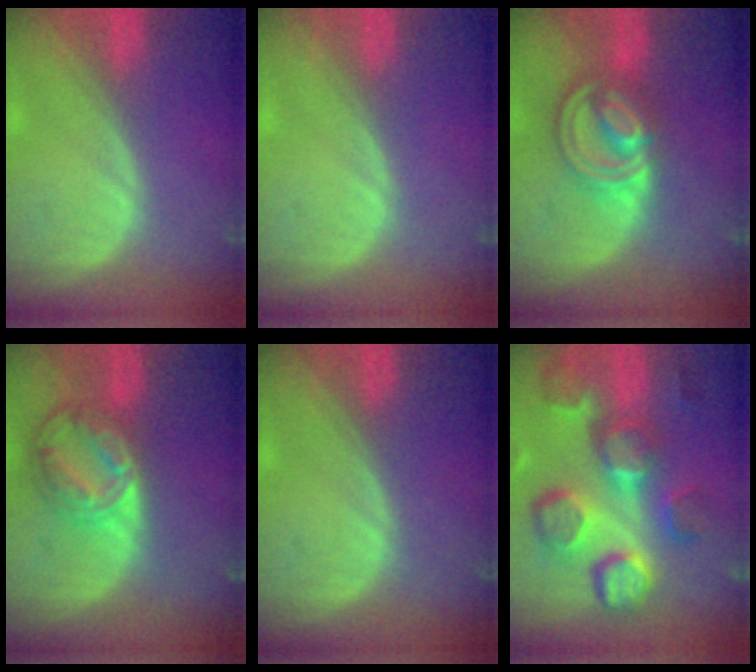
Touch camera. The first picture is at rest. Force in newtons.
{"total": 0.0}
{"total": 8.3, "press": 7.0, "slide": 4.5}
{"total": 8.6, "press": 7.3, "slide": 4.5}
{"total": 0.0}
{"total": 12.6, "press": 11.2, "slide": 5.7}